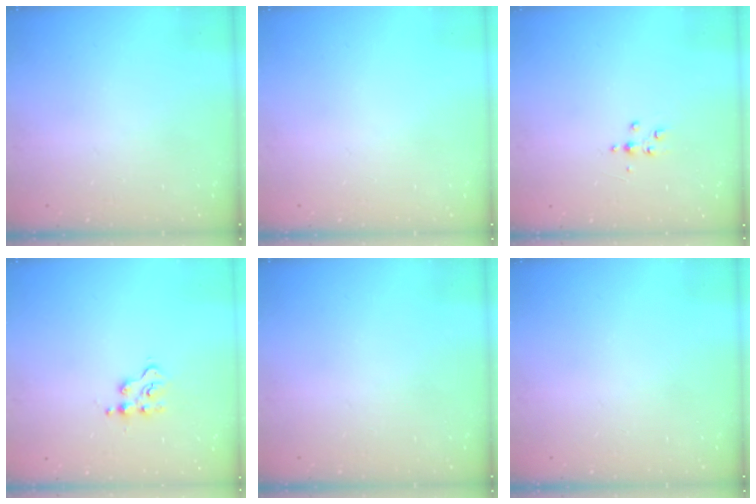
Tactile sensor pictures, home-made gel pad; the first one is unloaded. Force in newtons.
{"total": 0.0}
{"total": 4.4, "press": 4.4, "slide": 0.7}
{"total": 3.3, "press": 3.3, "slide": 0.5}
{"total": 0.0}
{"total": 0.0}